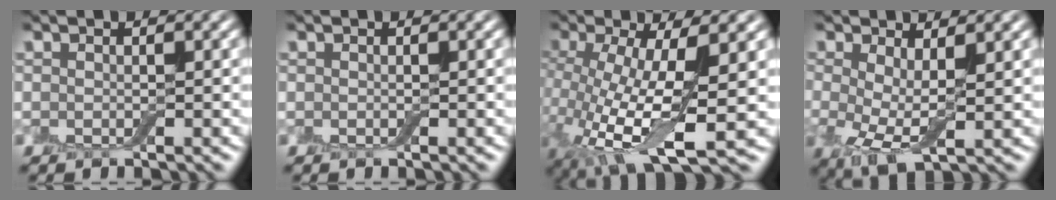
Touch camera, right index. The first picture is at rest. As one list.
[{"total": 0.0}, {"total": 9.0, "force": [-0.9, 2.8, 8.5], "torque": [-0.161, -0.014, -0.009]}, {"total": 3.8, "force": [0.1, 1.7, 3.3], "torque": [-0.065, -0.008, 0.003]}]